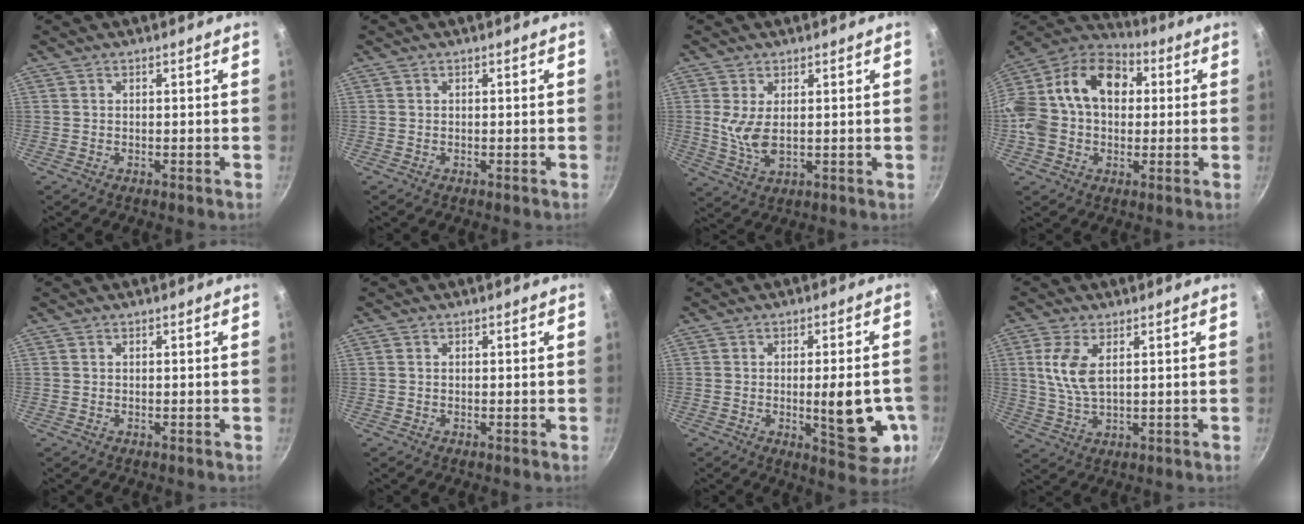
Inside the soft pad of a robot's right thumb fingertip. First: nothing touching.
{"total": 0.0}
{"total": 6.6, "force": [1.2, 3.2, 5.7], "torque": [-0.115, -0.013, 0.031]}
{"total": 21.9, "force": [2.7, 16.0, 14.7], "torque": [-0.257, 0.051, 0.029]}
{"total": 0.0}
{"total": 0.0}
{"total": 12.7, "force": [-2.3, 3.9, 11.9], "torque": [-0.140, -0.009, -0.024]}
{"total": 7.2, "force": [2.0, 3.4, 6.0], "torque": [-0.124, -0.007, 0.043]}